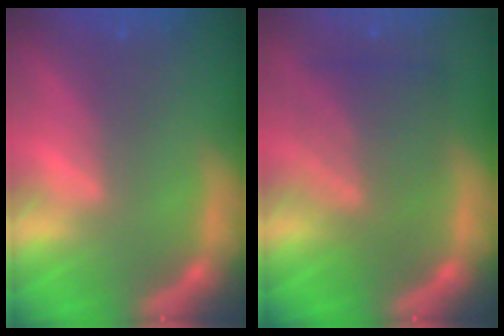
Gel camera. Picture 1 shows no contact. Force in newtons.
{"total": 6.5}